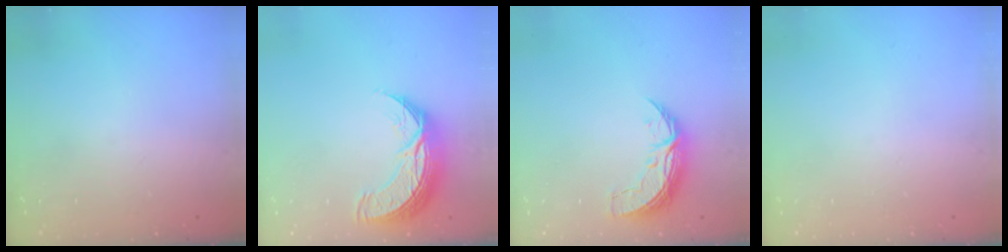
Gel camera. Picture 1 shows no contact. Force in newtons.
{"total": 10.8, "press": 10.7, "slide": 1.0}
{"total": 7.5, "press": 7.5, "slide": 0.5}
{"total": 0.0}